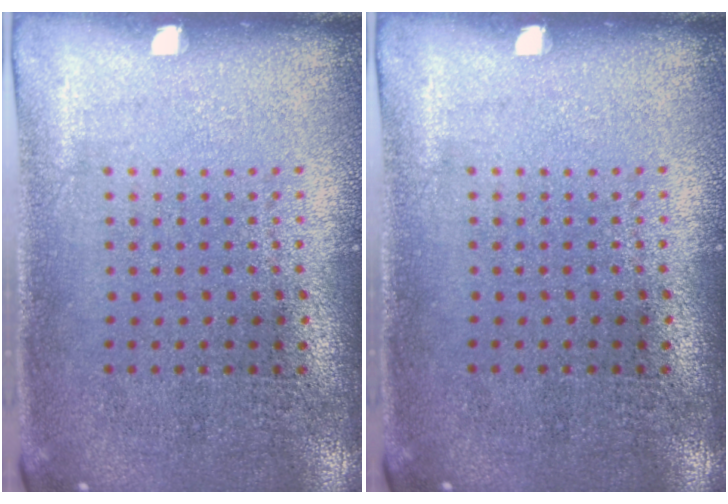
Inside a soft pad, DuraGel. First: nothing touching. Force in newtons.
{"total": 0.0}